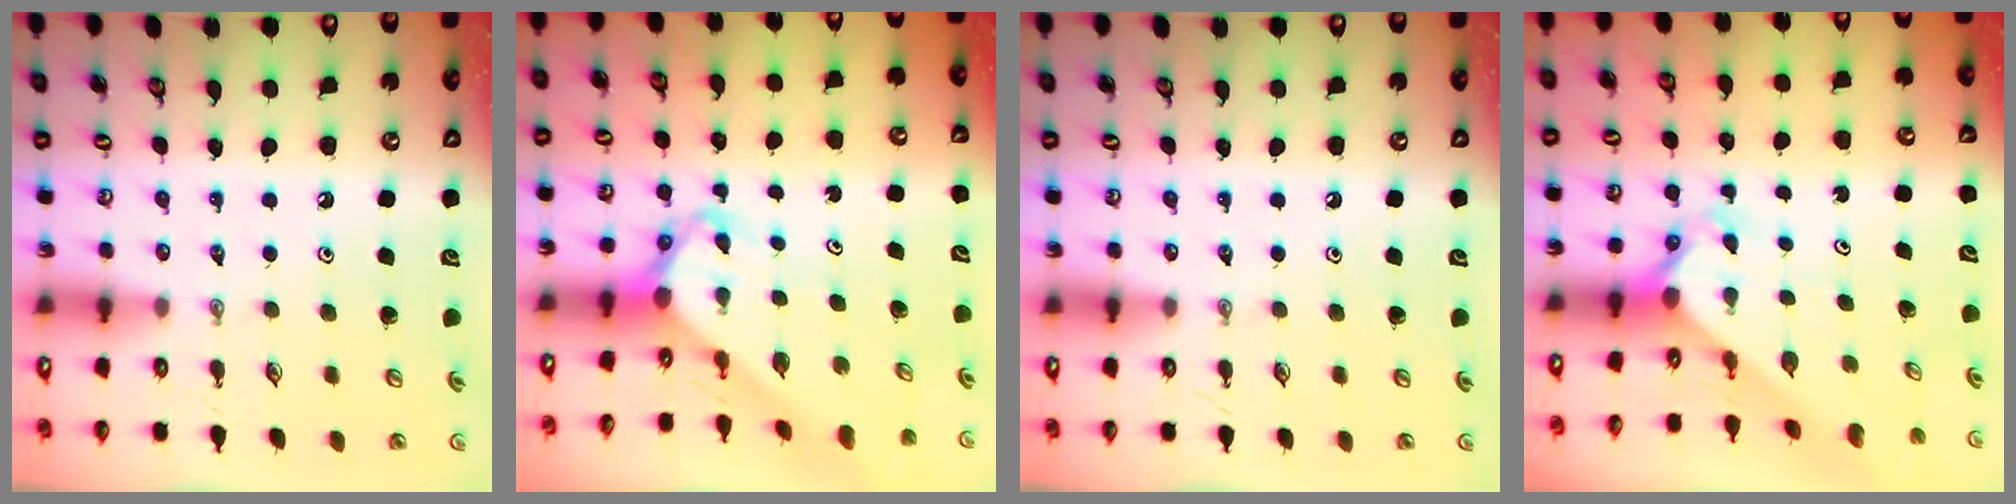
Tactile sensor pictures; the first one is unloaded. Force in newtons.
{"total": 4.6, "press": 4.5, "slide": 0.4}
{"total": 0.0}
{"total": 2.7, "press": 2.6, "slide": 0.3}